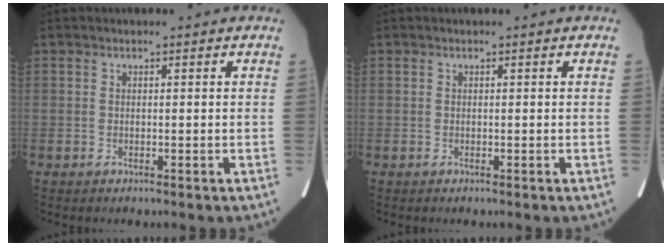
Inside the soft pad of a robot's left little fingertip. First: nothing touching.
{"total": 0.0}